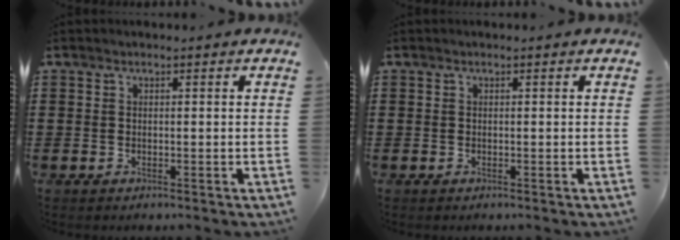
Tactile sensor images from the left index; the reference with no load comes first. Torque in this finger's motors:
{"motor_torque": [0.00, 0.00, 0.00, 0.00]}